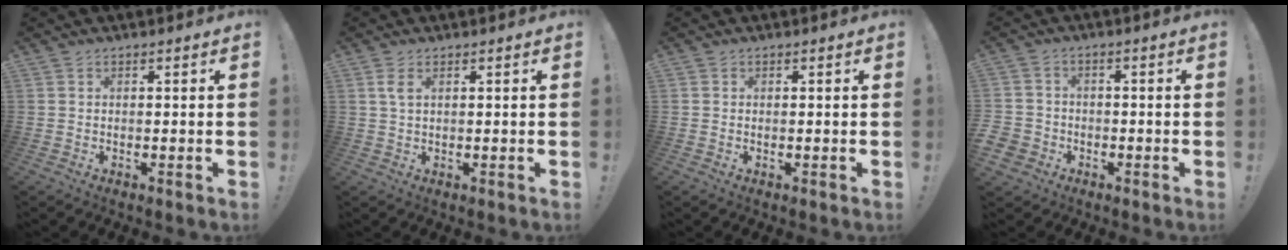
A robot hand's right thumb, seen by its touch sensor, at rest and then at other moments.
{"total": 3.0, "force": [1.2, 1.2, 2.5], "torque": [-0.049, 0.002, 0.020]}
{"total": 0.0}
{"total": 4.8, "force": [-2.2, 4.0, 1.5], "torque": [-0.040, 0.017, -0.040]}